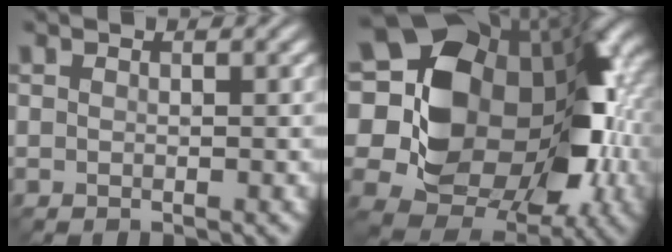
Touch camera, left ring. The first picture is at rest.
{"total": 17.6, "force": [1.3, 13.5, 11.2], "torque": [-0.181, 0.002, 0.037]}